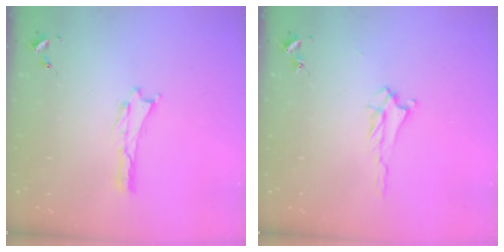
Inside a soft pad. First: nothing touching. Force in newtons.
{"total": 2.4, "press": 2.4, "slide": 0.5}